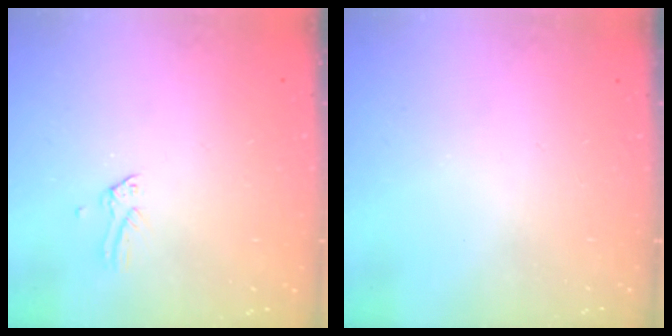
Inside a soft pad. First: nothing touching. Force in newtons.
{"total": 0.0}